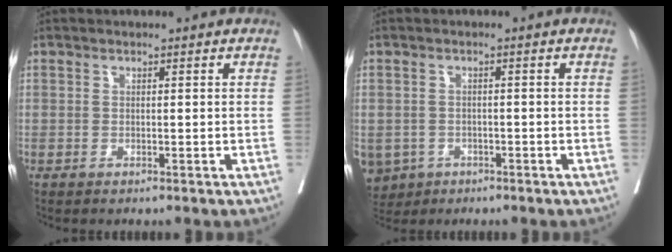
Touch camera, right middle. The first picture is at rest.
{"total": 8.3, "force": [-4.1, 6.8, 2.5], "torque": [-0.074, -0.001, -0.059]}